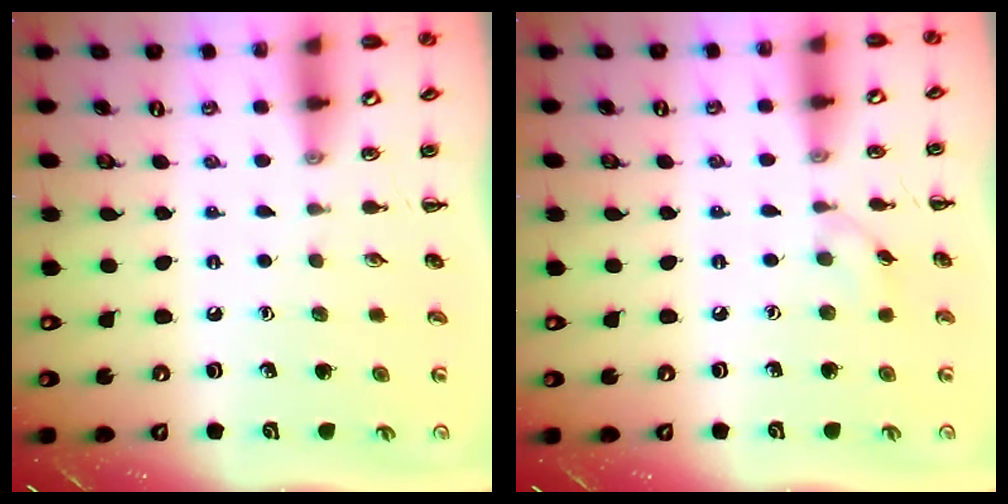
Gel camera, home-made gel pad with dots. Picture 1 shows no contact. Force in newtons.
{"total": 3.3, "press": 3.2, "slide": 1.0}